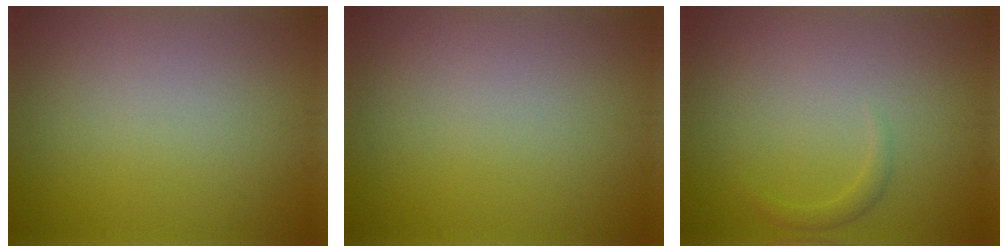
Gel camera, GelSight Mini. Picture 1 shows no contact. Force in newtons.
{"total": 0.0}
{"total": 1.0, "press": 1.0, "slide": 0.1}